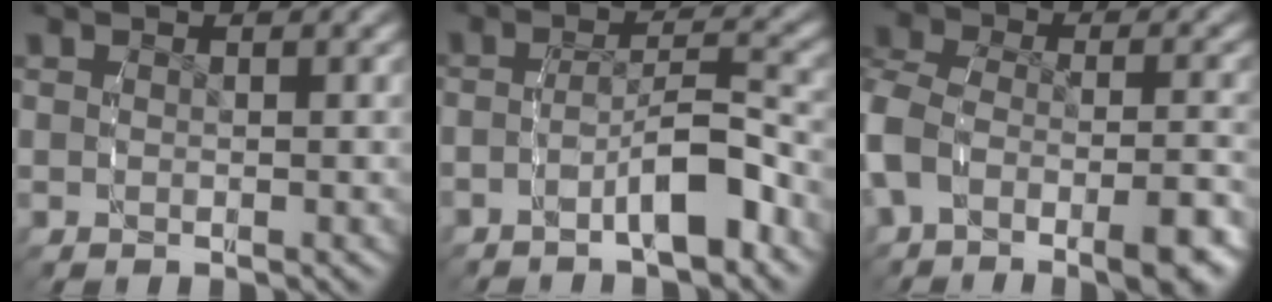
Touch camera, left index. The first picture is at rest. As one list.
[{"total": 4.4, "force": [-3.2, 1.3, 2.8], "torque": [-0.049, -0.001, -0.052]}, {"total": 7.3, "force": [-3.0, 4.7, 4.7], "torque": [-0.113, -0.021, -0.044]}]